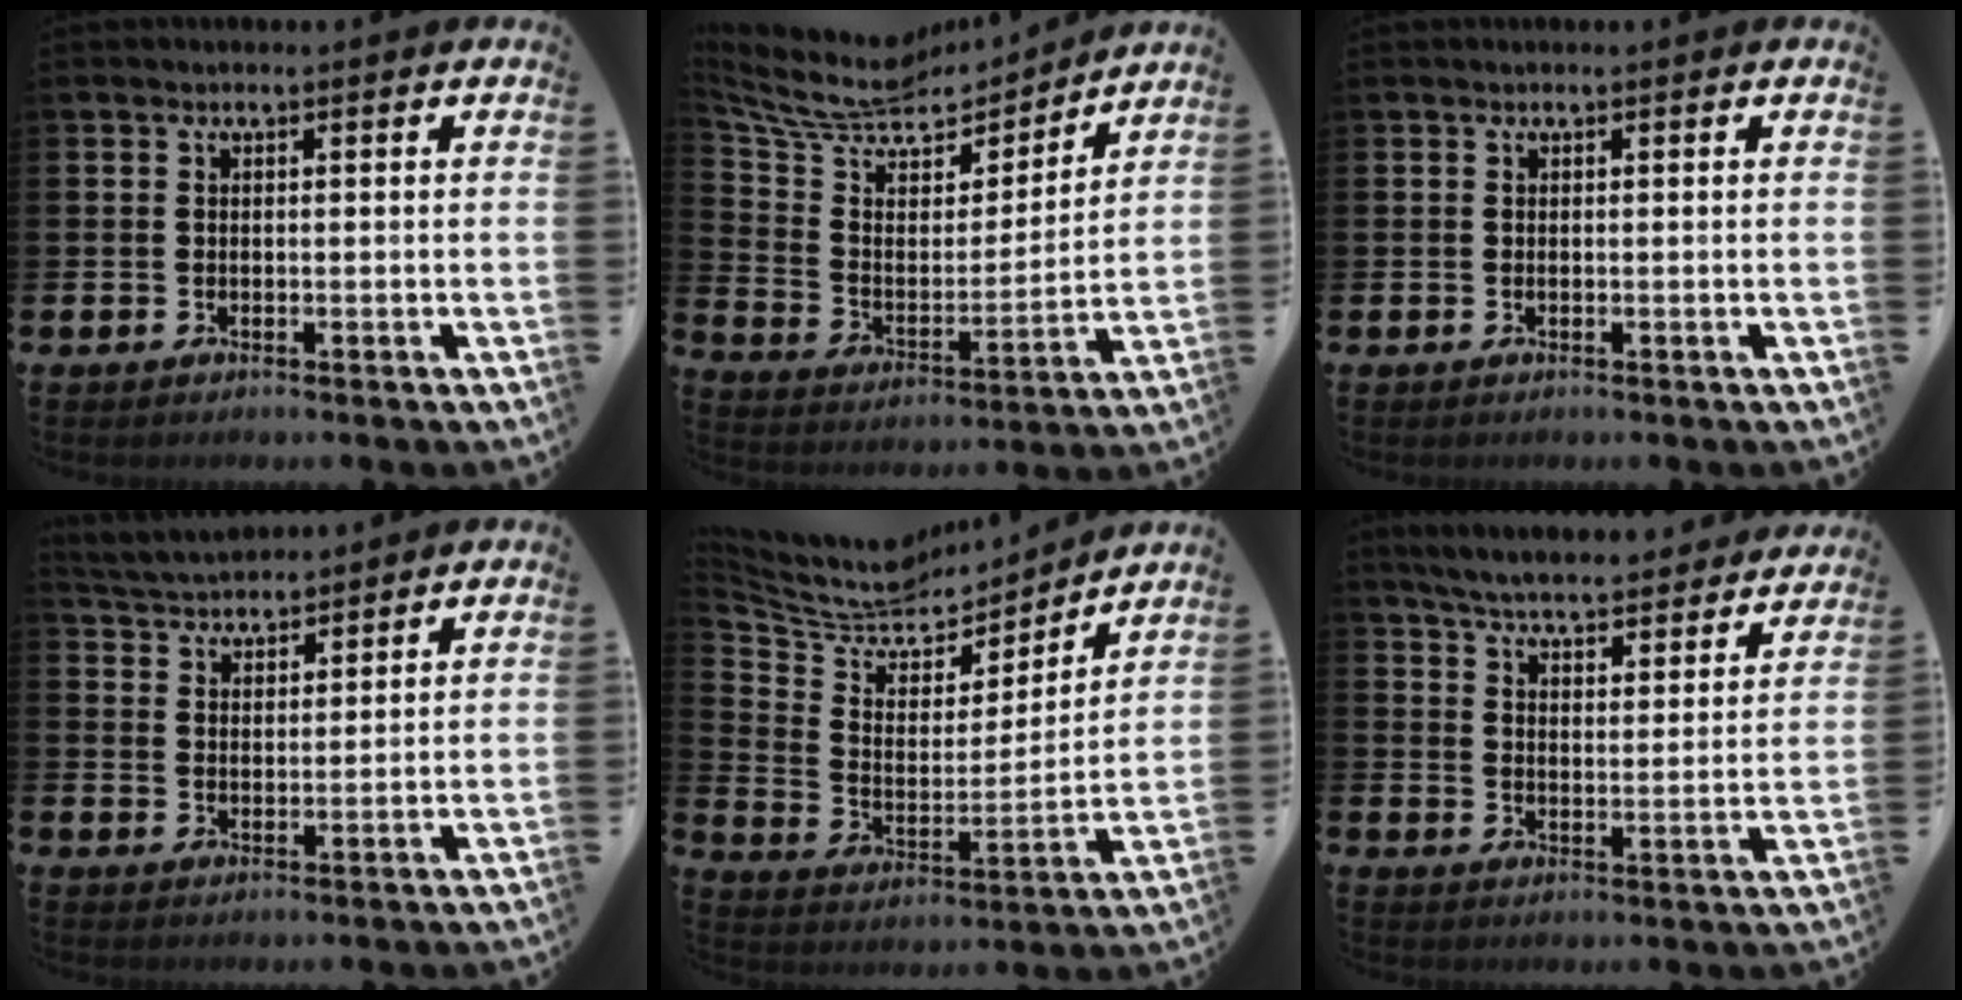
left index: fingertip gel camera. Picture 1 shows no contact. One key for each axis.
{"total": 9.0, "fx": 7.7, "fy": 3.9, "fz": 2.8, "tx": -0.101, "ty": -0.053, "tz": 0.133}
{"total": 0.0}
{"total": 4.2, "fx": 4.1, "fy": 0.7, "fz": 0.1, "tx": -0.020, "ty": -0.021, "tz": 0.074}
{"total": 7.1, "fx": 6.0, "fy": 3.4, "fz": 1.7, "tx": -0.077, "ty": -0.044, "tz": 0.102}
{"total": 6.0, "fx": 5.9, "fy": 0.4, "fz": 1.2, "tx": -0.052, "ty": -0.043, "tz": 0.101}